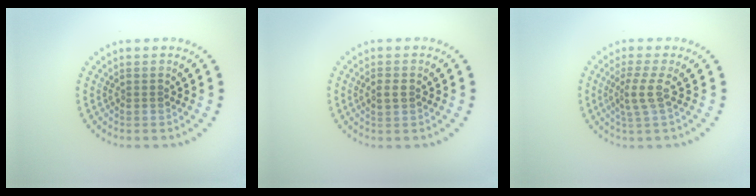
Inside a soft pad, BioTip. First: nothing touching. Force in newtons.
{"total": 1.3, "press": 1.3, "slide": 0.1}
{"total": 2.3, "press": 1.6, "slide": 1.6}